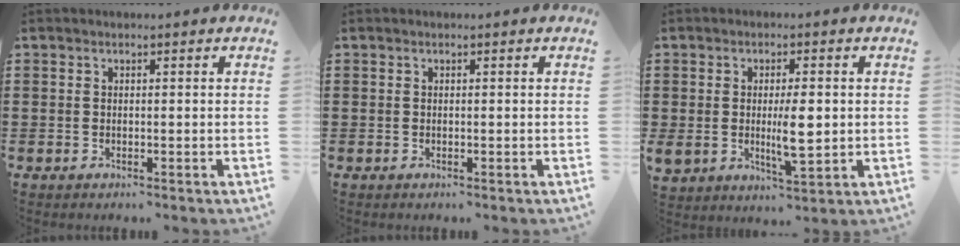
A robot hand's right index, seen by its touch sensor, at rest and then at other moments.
{"total": 0.0}
{"total": 6.0, "force": [0.0, 2.0, 5.6], "torque": [-0.108, -0.010, -0.004]}